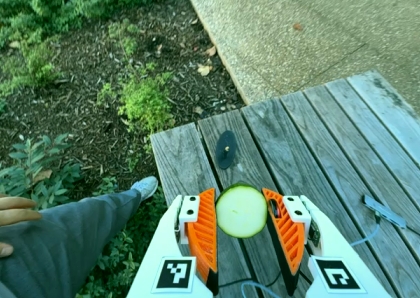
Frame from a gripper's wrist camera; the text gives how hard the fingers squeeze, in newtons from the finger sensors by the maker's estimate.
{"total": 9.8, "left": 9.4, "right": 10.2}